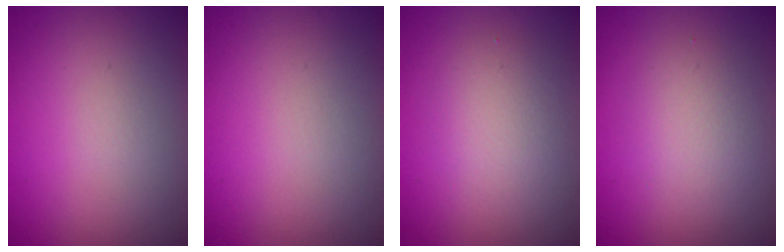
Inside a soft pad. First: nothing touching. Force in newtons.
{"total": 0.0}
{"total": 2.8, "press": 2.8, "slide": 0.3}
{"total": 2.5, "press": 2.5, "slide": 0.2}